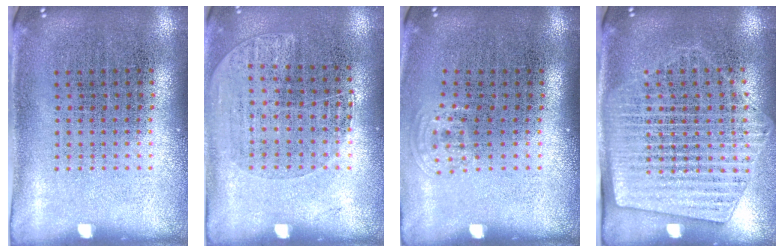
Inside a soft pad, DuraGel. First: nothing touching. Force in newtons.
{"total": 1.1, "press": 1.0, "slide": 0.6}
{"total": 0.8, "press": 0.5, "slide": 0.6}
{"total": 1.8, "press": 1.5, "slide": 1.0}